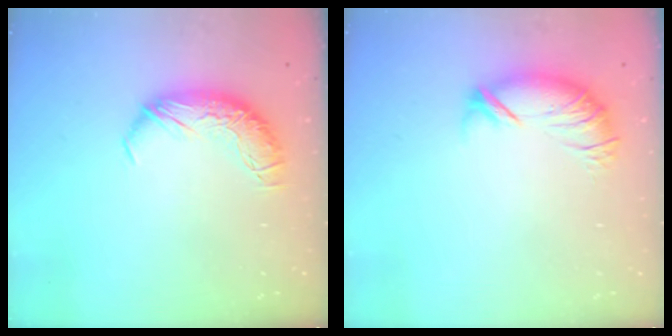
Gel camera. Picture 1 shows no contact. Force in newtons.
{"total": 4.2, "press": 3.7, "slide": 2.1}